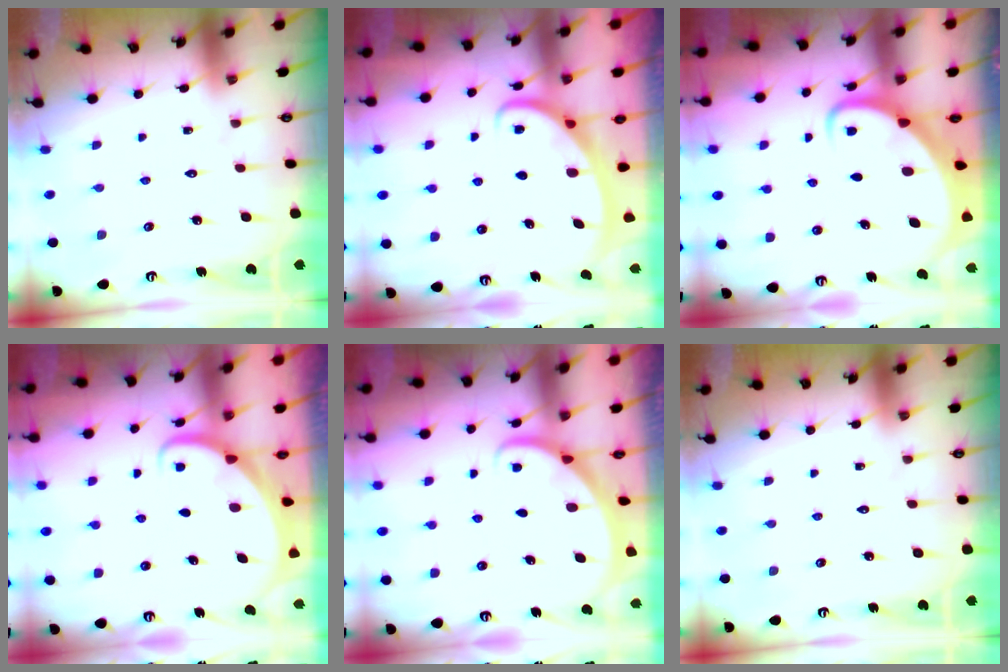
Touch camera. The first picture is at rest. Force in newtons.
{"total": 2.7, "press": 2.7, "slide": 0.4}
{"total": 4.2, "press": 4.1, "slide": 0.5}
{"total": 2.0, "press": 2.0, "slide": 0.2}
{"total": 2.1, "press": 2.1, "slide": 0.1}
{"total": 0.0}